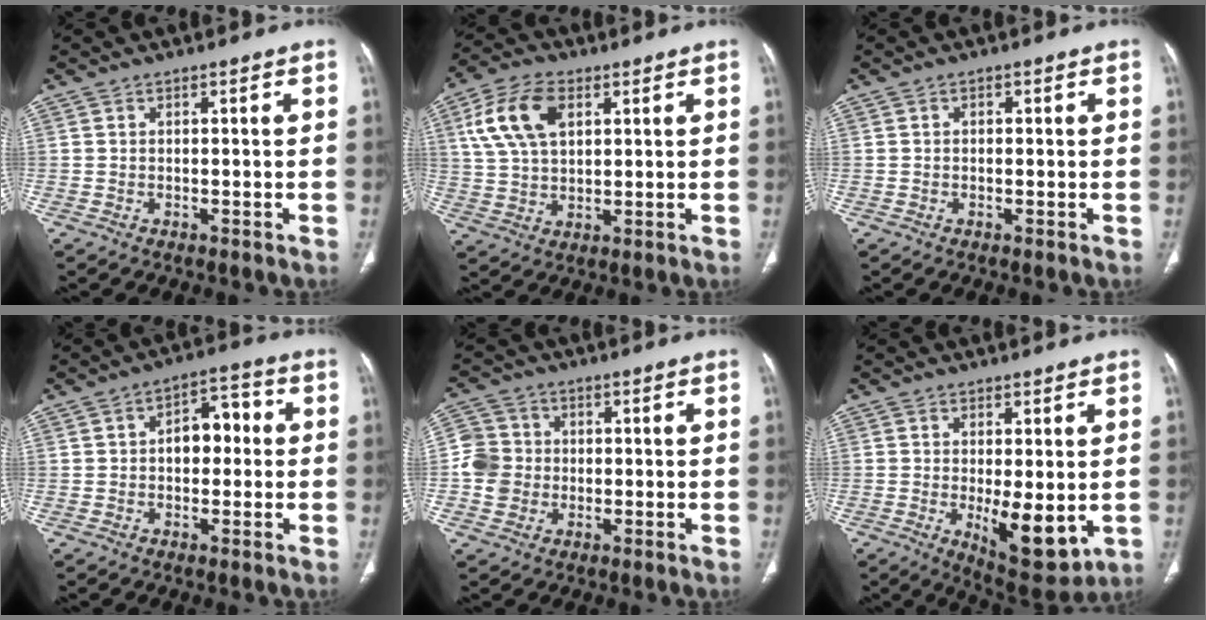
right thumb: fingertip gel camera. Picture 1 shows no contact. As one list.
[{"total": 11.9, "force": [4.2, 7.1, 8.6], "torque": [-0.164, 0.004, 0.081]}, {"total": 0.9, "force": [0.0, 0.6, 0.6], "torque": [-0.006, 0.001, -0.003]}, {"total": 7.6, "force": [0.3, 4.9, 5.8], "torque": [-0.060, 0.028, -0.002]}, {"total": 7.0, "force": [-0.8, 6.6, 2.2], "torque": [-0.026, 0.014, -0.021]}, {"total": 10.9, "force": [-1.6, 4.4, 9.9], "torque": [-0.132, -0.029, -0.010]}]